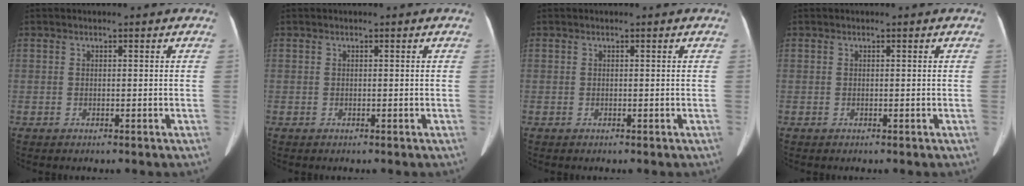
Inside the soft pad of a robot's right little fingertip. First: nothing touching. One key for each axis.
{"total": 0.0}
{"total": 0.0}
{"total": 0.0}